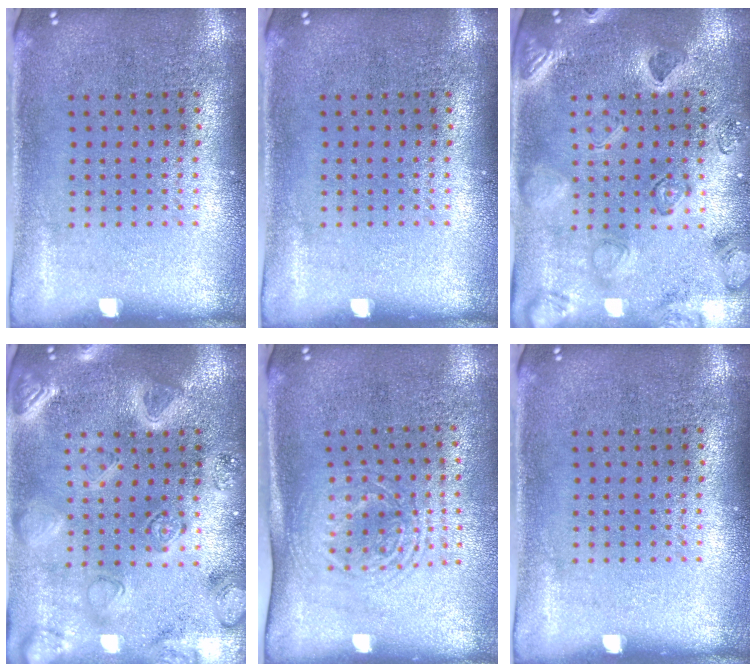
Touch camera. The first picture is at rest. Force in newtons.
{"total": 0.0}
{"total": 2.4, "press": 2.3, "slide": 0.6}
{"total": 3.0, "press": 2.9, "slide": 0.8}
{"total": 1.7, "press": 1.4, "slide": 1.0}
{"total": 0.0}